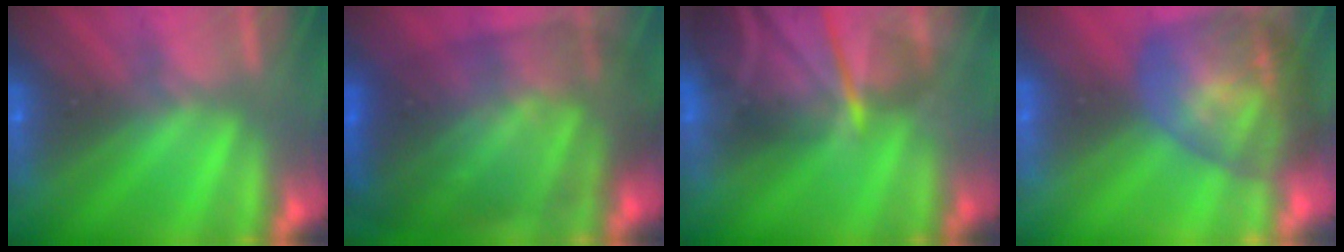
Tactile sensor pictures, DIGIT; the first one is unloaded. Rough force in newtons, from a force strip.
{"total": 10.3}
{"total": 7.5}
{"total": 7.5}